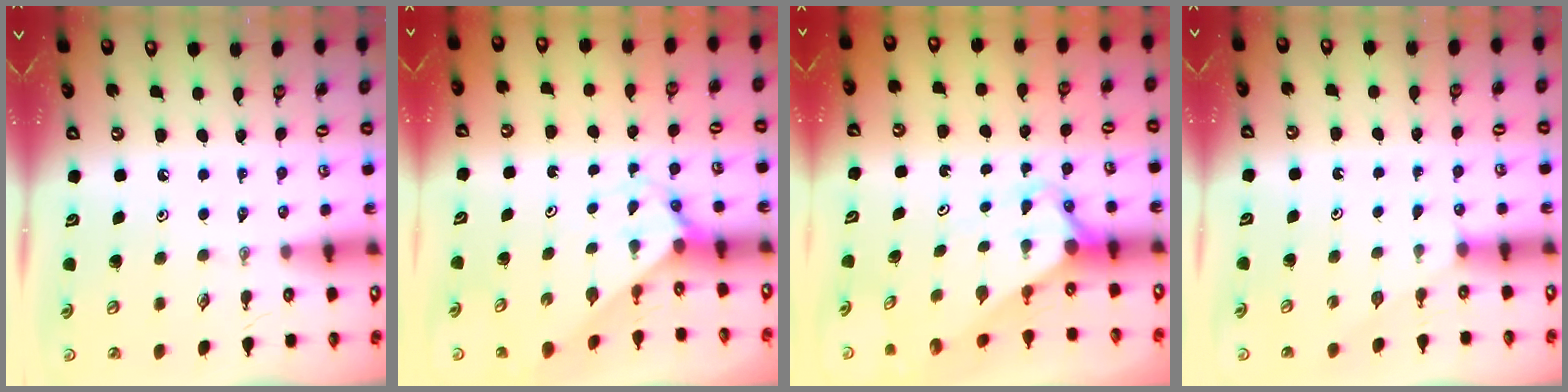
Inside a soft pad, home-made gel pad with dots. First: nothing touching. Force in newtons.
{"total": 2.3, "press": 2.3, "slide": 0.2}
{"total": 3.0, "press": 3.0, "slide": 0.2}
{"total": 1.7, "press": 1.7, "slide": 0.2}